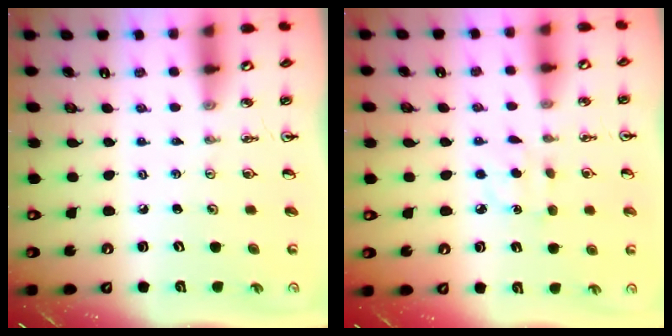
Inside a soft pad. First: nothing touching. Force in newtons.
{"total": 5.4, "press": 5.4, "slide": 0.6}